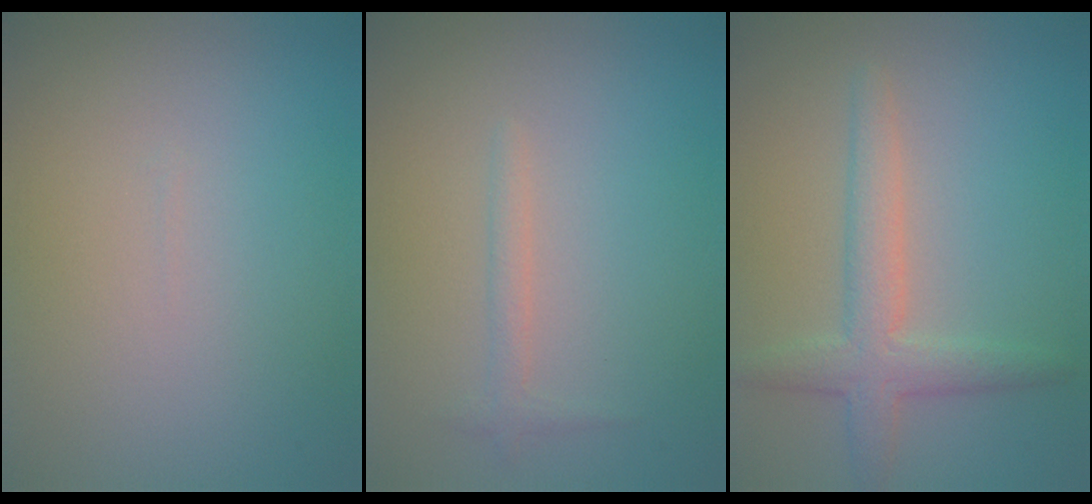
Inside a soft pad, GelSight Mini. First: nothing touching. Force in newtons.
{"total": 1.1, "press": 1.1, "slide": 0.1}
{"total": 3.4, "press": 3.4, "slide": 0.1}